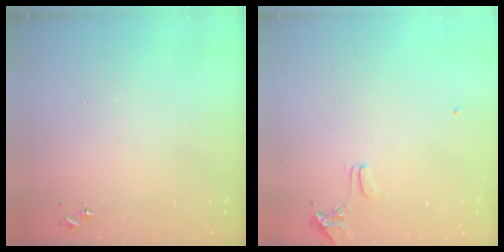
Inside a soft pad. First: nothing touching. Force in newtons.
{"total": 8.0, "press": 7.9, "slide": 0.7}